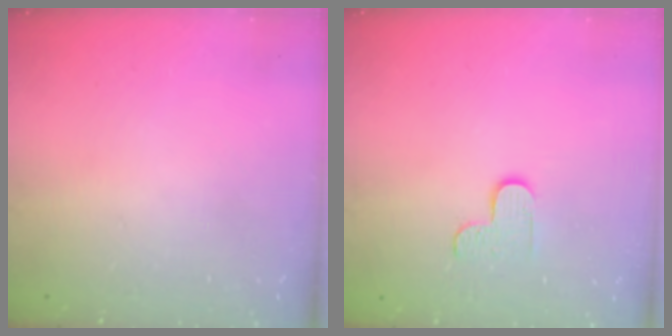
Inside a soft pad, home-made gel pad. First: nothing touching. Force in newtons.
{"total": 3.7, "press": 3.7, "slide": 0.3}